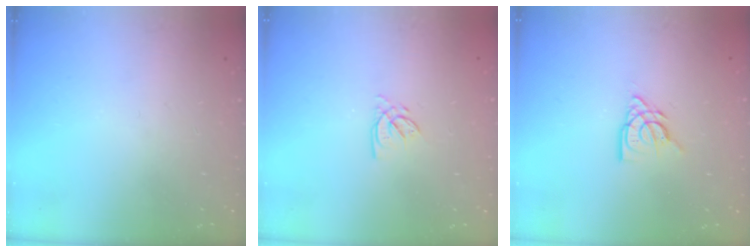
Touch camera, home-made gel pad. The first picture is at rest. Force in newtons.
{"total": 2.2, "press": 2.2, "slide": 0.3}
{"total": 9.2, "press": 9.1, "slide": 0.8}